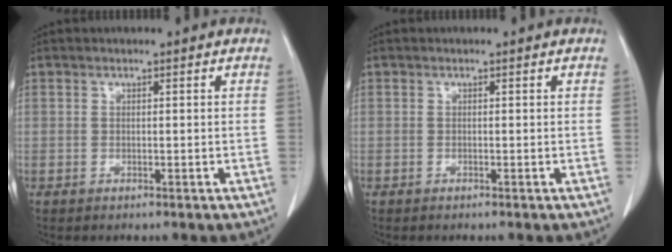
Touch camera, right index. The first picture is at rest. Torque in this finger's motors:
{"motor_torque": [0.07, -0.01, -0.01, 0.00]}